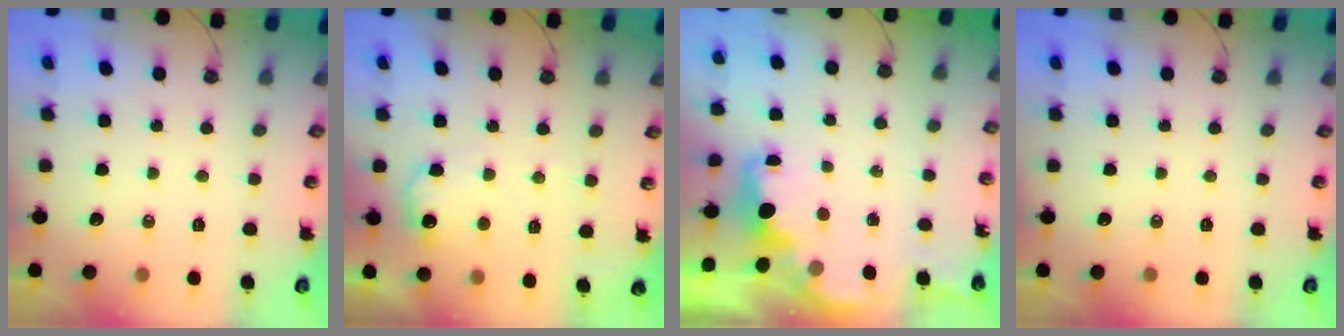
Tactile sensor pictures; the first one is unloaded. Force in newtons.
{"total": 9.3, "press": 9.3, "slide": 0.7}
{"total": 2.2, "press": 2.1, "slide": 0.8}
{"total": 0.0}